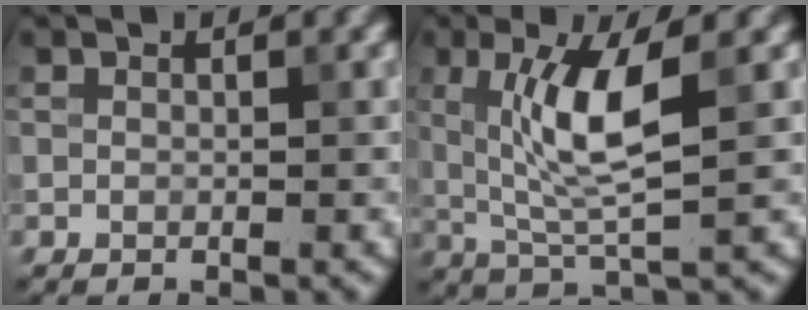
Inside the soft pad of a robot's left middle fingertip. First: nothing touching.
{"total": 6.1, "force": [1.2, 1.3, 5.8], "torque": [-0.121, -0.002, 0.027]}